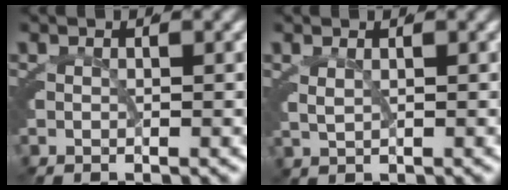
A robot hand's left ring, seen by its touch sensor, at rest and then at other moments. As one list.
[{"total": 1.0, "force": [0.8, 0.4, 0.5], "torque": [-0.015, -0.007, 0.026]}]